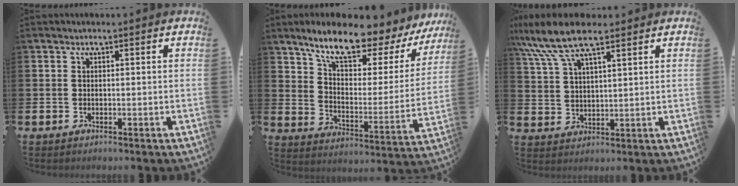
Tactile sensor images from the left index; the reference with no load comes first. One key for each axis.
{"total": 10.4, "fx": 8.7, "fy": 3.1, "fz": 4.8, "tx": -0.113, "ty": -0.062, "tz": 0.141}
{"total": 9.2, "fx": 7.1, "fy": 2.5, "fz": 5.1, "tx": -0.122, "ty": -0.012, "tz": 0.131}